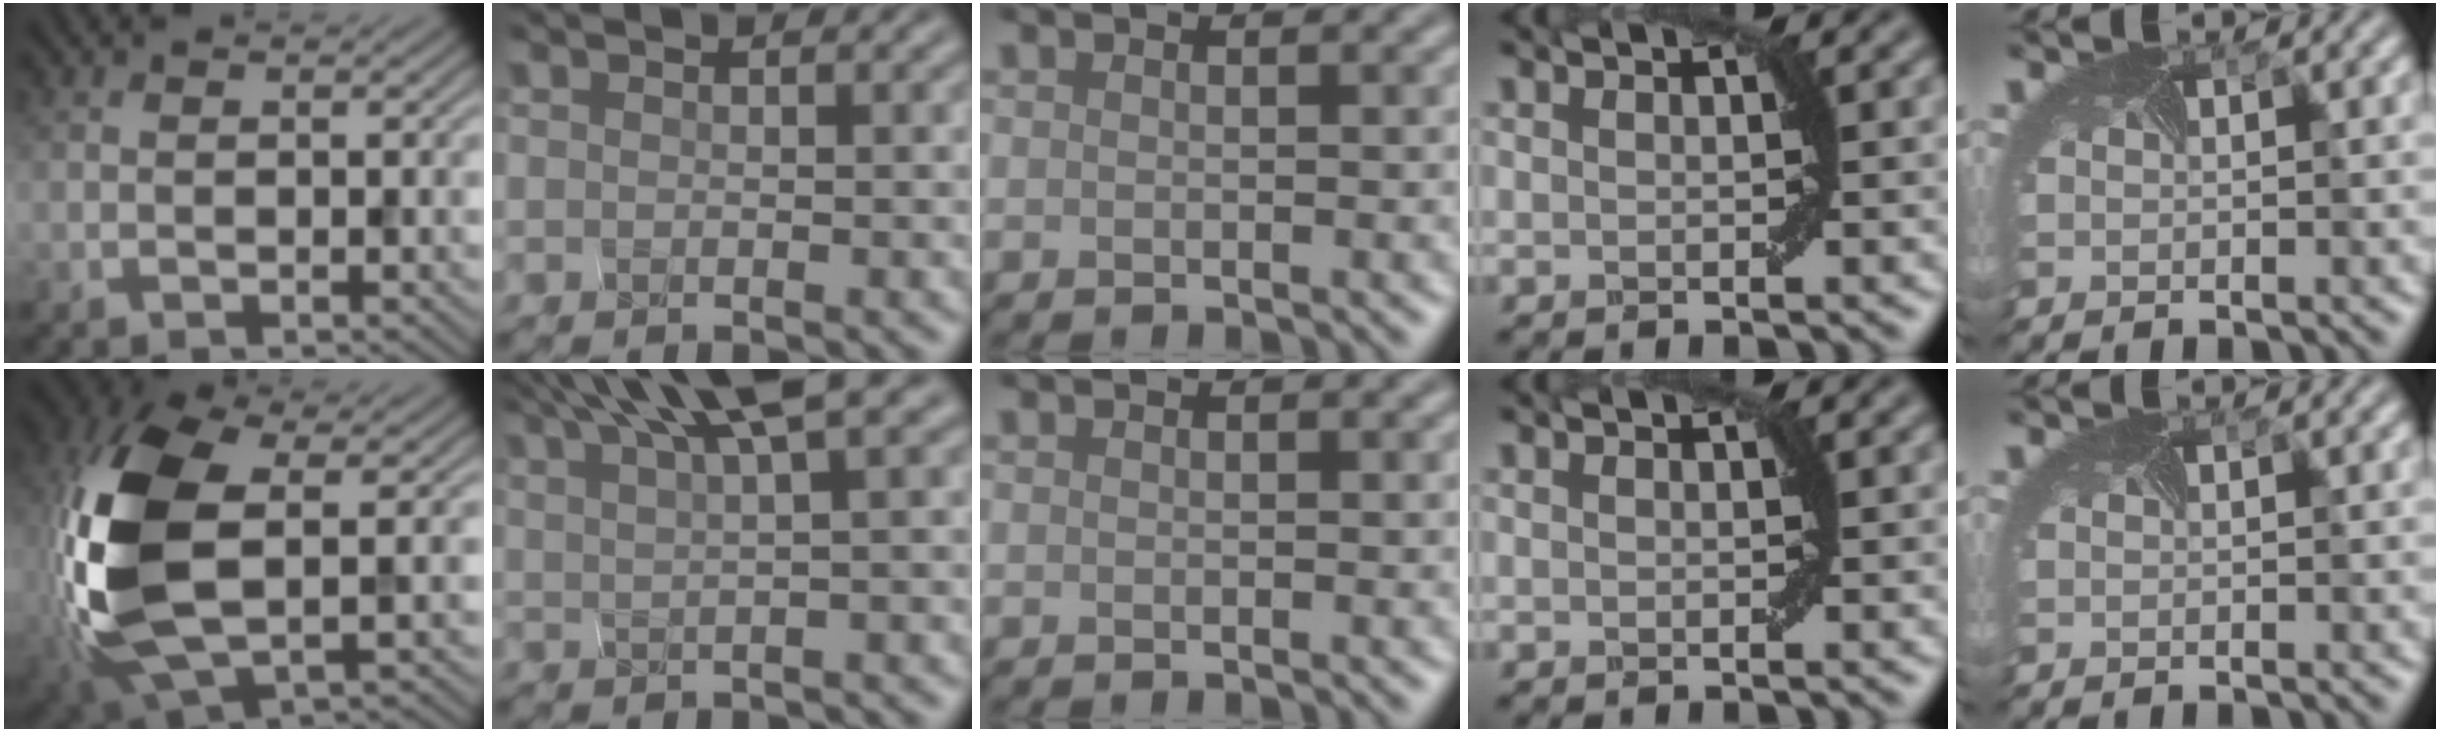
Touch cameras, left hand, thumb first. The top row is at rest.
{"thumb": {"total": 16.1, "force": [0.2, 8.2, 13.9], "torque": [-0.343, -0.012, 0.008]}, "index": {"total": 7.4, "force": [4.9, 1.3, 5.4], "torque": [-0.060, 0.030, 0.072]}}